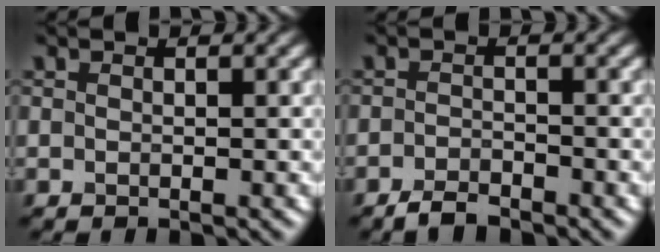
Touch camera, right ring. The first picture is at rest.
{"total": 2.1, "force": [-1.8, 0.6, 1.0], "torque": [-0.019, 0.001, -0.037]}